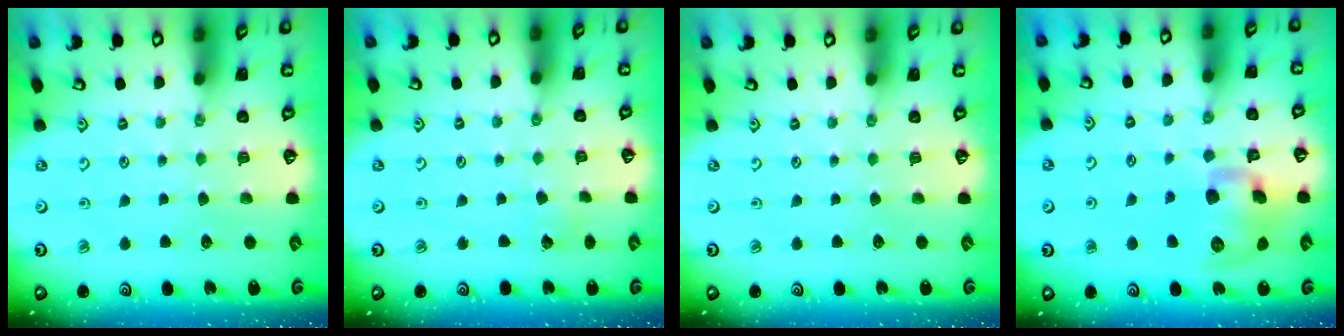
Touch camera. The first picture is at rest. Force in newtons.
{"total": 2.7, "press": 2.7, "slide": 0.2}
{"total": 0.0}
{"total": 13.5, "press": 13.3, "slide": 2.2}